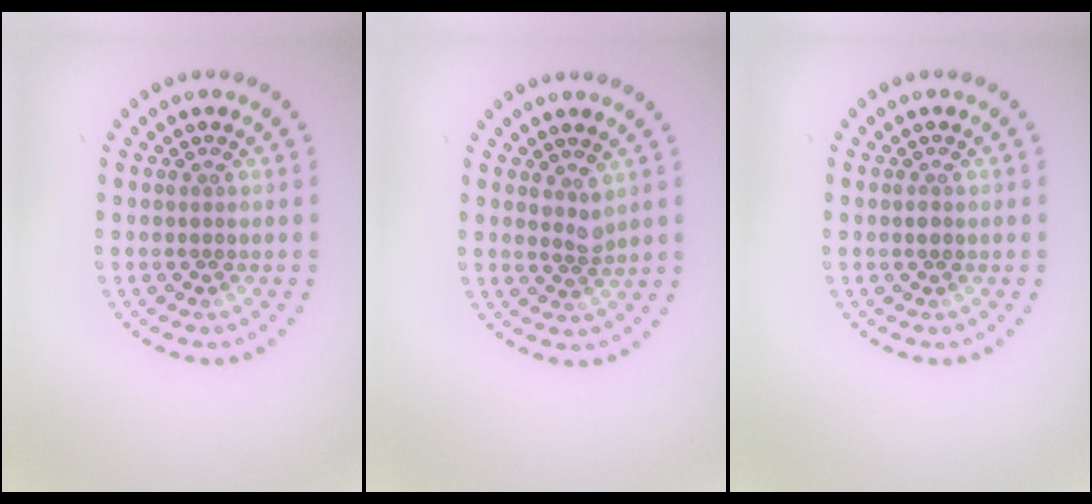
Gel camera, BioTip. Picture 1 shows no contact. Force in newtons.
{"total": 1.5, "press": 1.3, "slide": 0.8}
{"total": 0.9, "press": 0.9, "slide": 0.0}